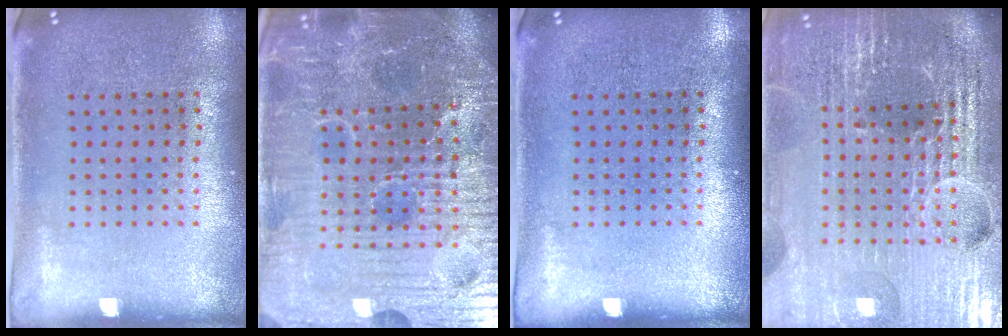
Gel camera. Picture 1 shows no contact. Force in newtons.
{"total": 6.6, "press": 6.1, "slide": 2.5}
{"total": 0.0}
{"total": 6.5, "press": 5.7, "slide": 3.1}